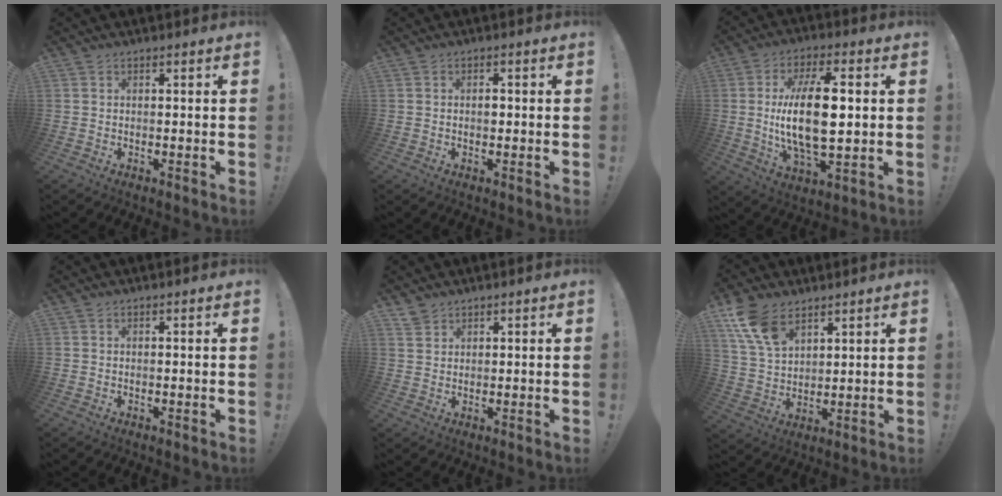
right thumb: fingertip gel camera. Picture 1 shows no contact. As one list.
[{"total": 1.3, "force": [-0.2, 0.8, 1.0], "torque": [-0.013, 0.002, -0.006]}, {"total": 18.2, "force": [1.1, 7.2, 16.7], "torque": [-0.319, -0.010, 0.006]}, {"total": 0.0}, {"total": 1.5, "force": [1.3, 0.6, 0.2], "torque": [0.004, -0.007, 0.024]}, {"total": 11.5, "force": [7.3, 6.2, 6.4], "torque": [-0.129, -0.031, 0.143]}]